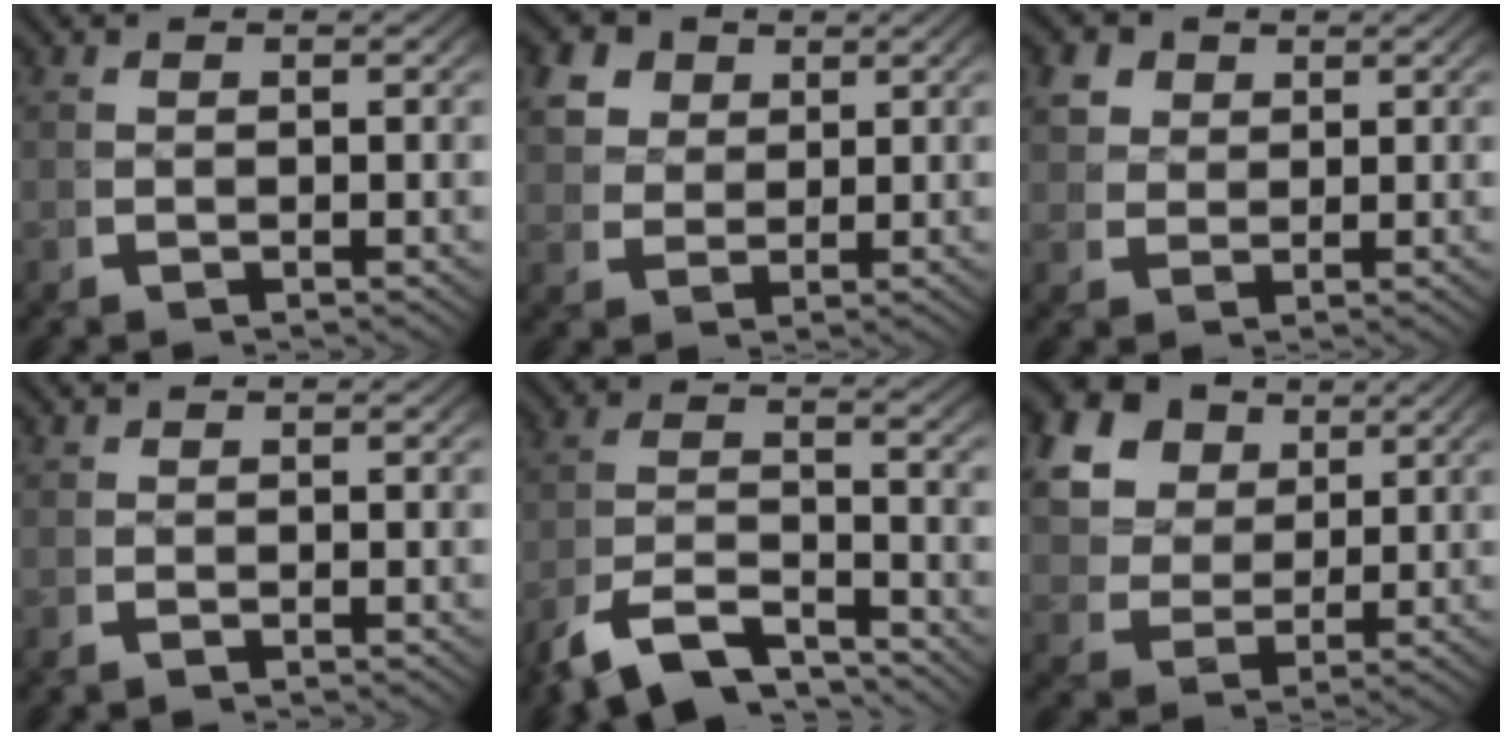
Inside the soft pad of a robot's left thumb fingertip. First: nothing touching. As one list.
[{"total": 6.0, "force": [3.1, 4.4, 2.7], "torque": [-0.060, -0.004, 0.055]}, {"total": 3.9, "force": [2.2, 2.8, 1.6], "torque": [-0.032, -0.004, 0.044]}, {"total": 0.0}, {"total": 7.9, "force": [-4.9, 4.0, 4.7], "torque": [-0.099, -0.032, -0.075]}, {"total": 10.4, "force": [4.2, 8.1, 5.1], "torque": [-0.119, -0.006, 0.069]}]